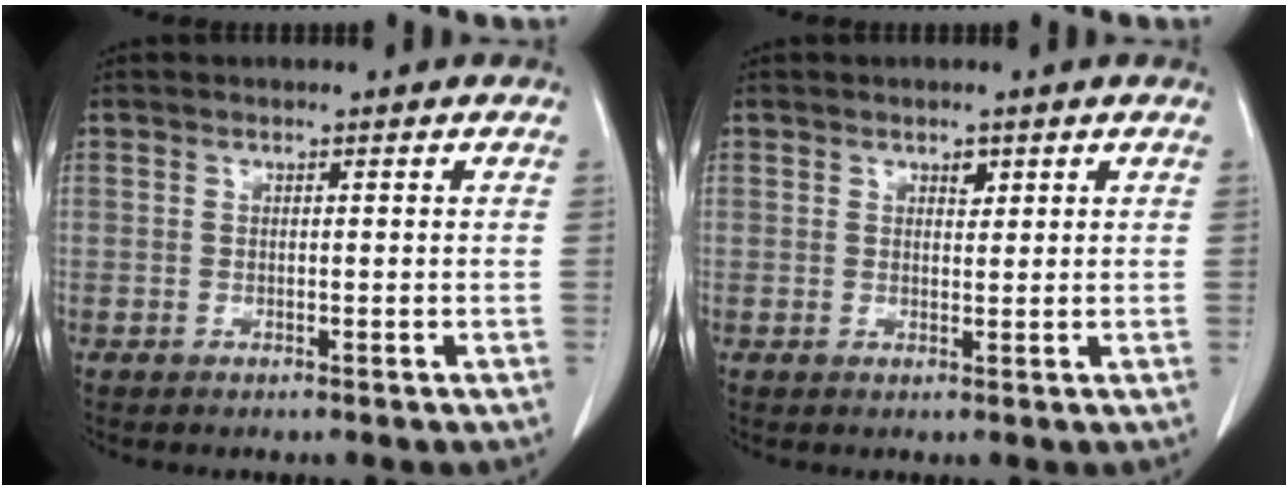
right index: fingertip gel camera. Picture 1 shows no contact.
{"total": 1.3, "force": [0.8, 0.7, 0.7], "torque": [-0.006, -0.004, 0.010]}